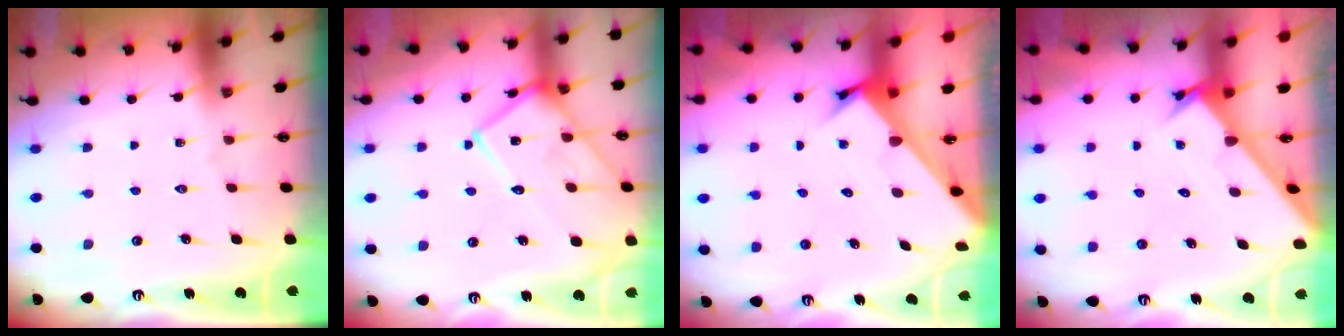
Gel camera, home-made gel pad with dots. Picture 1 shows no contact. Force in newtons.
{"total": 17.9, "press": 17.9, "slide": 1.6}
{"total": 2.9, "press": 2.9, "slide": 0.2}
{"total": 2.4, "press": 2.4, "slide": 0.1}